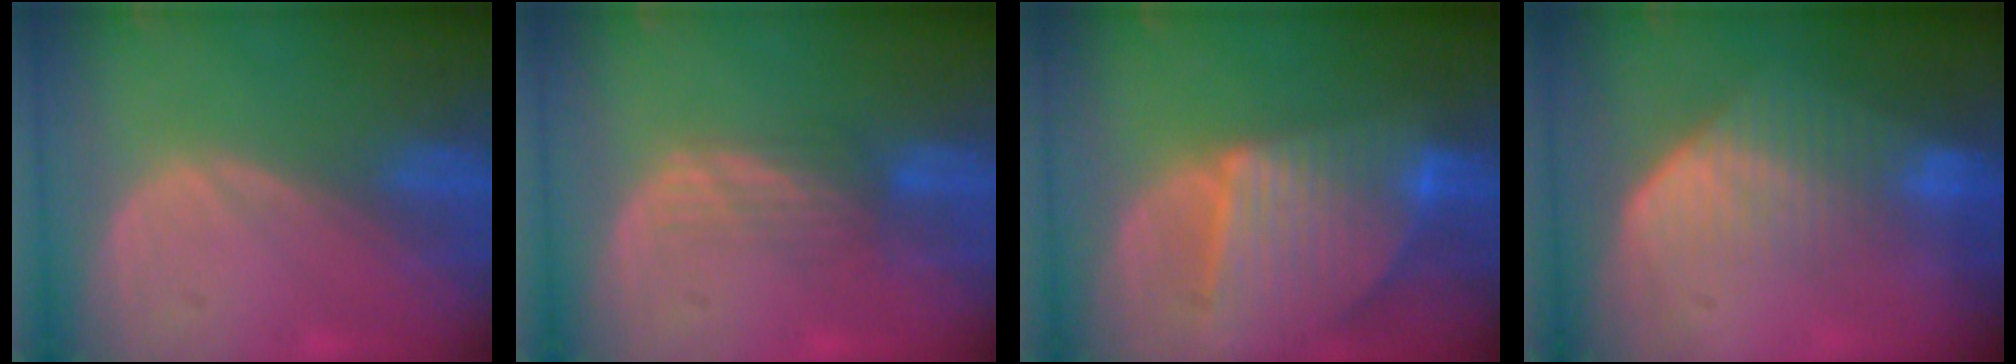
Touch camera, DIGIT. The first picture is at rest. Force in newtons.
{"total": 3.4, "press": 2.9, "slide": 1.9}
{"total": 9.4, "press": 8.1, "slide": 4.7}
{"total": 7.4, "press": 6.4, "slide": 3.8}